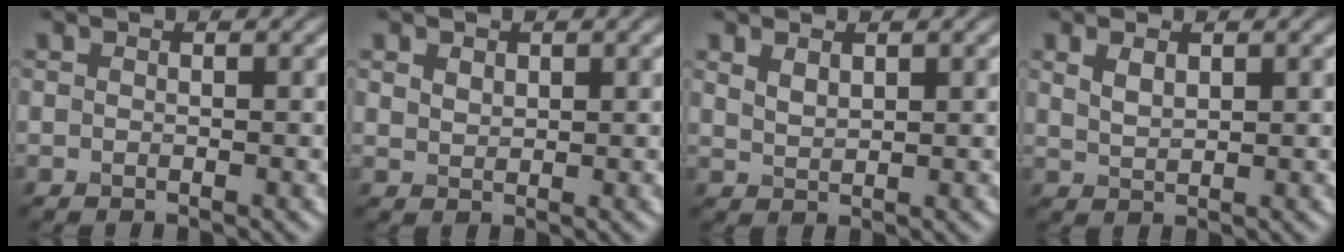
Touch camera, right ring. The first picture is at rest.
{"total": 1.4, "force": [0.8, 0.9, 0.6], "torque": [-0.013, 0.001, 0.018]}
{"total": 1.5, "force": [1.0, 0.7, 0.9], "torque": [-0.022, -0.001, 0.026]}
{"total": 1.8, "force": [1.0, 0.9, 1.2], "torque": [-0.028, 0.000, 0.026]}